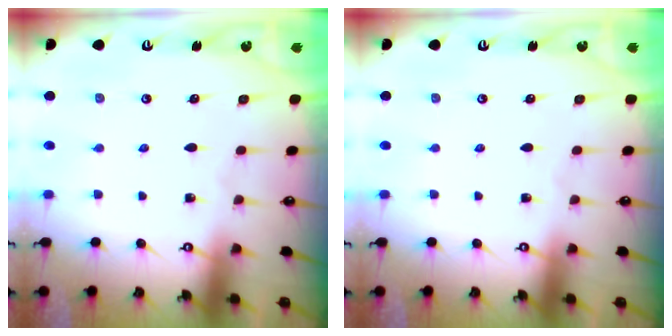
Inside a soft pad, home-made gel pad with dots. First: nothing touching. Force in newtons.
{"total": 0.0}